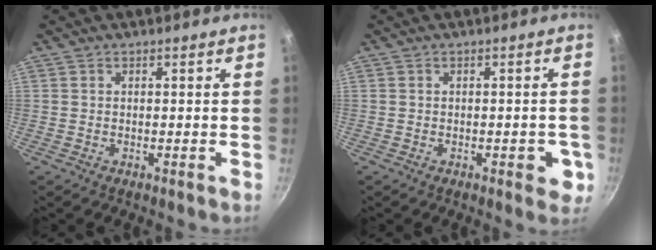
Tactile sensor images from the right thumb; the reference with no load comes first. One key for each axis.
{"total": 4.0, "fx": -1.2, "fy": 2.0, "fz": 3.3, "tx": -0.023, "ty": 0.004, "tz": -0.017}